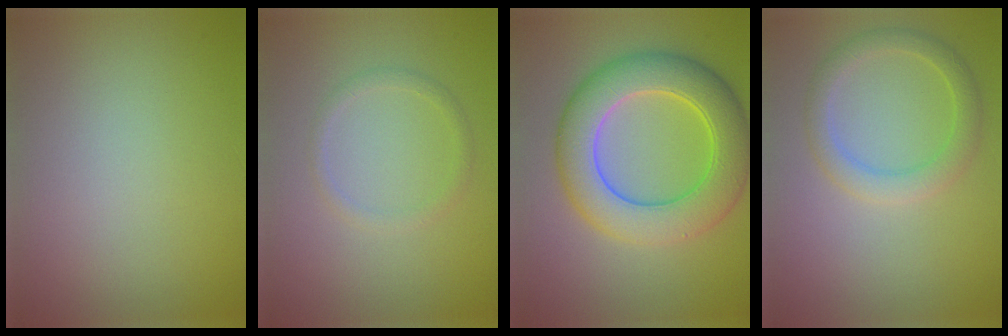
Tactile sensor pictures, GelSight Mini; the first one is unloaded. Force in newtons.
{"total": 1.2, "press": 1.2, "slide": 0.1}
{"total": 8.1, "press": 8.1, "slide": 0.2}
{"total": 2.8, "press": 2.8, "slide": 0.1}